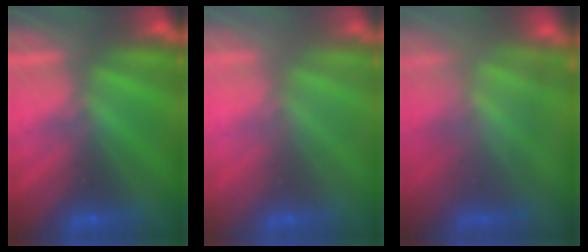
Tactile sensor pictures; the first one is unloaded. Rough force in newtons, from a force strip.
{"total": 2.4}
{"total": 4.1}